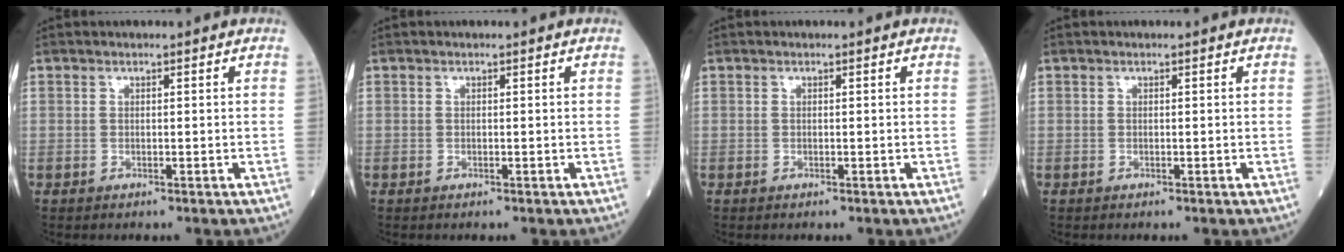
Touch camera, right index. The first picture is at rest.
{"total": 0.0}
{"total": 0.0}
{"total": 0.0}